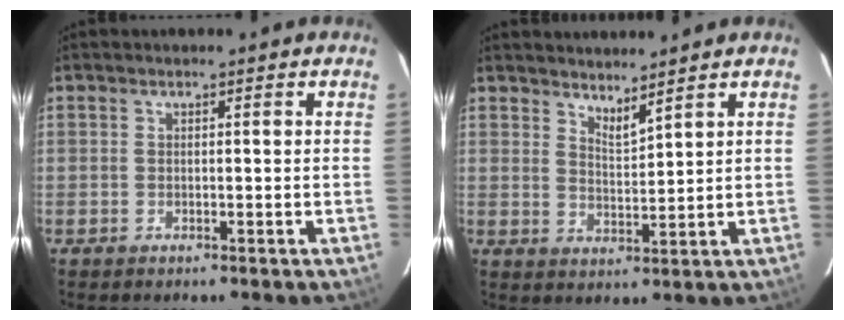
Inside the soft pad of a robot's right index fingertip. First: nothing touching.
{"total": 3.8, "force": [3.4, 0.2, 1.7], "torque": [-0.028, -0.007, 0.055]}